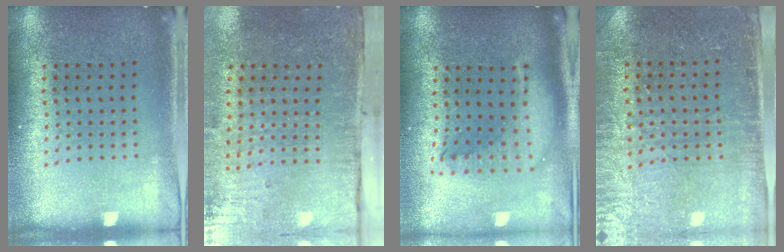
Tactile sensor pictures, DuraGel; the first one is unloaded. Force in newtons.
{"total": 4.7, "press": 3.8, "slide": 2.9}
{"total": 2.2, "press": 1.7, "slide": 1.3}
{"total": 3.0, "press": 2.7, "slide": 1.3}